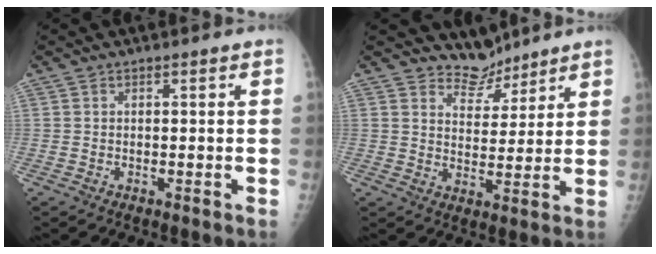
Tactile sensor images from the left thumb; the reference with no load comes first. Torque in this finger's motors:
{"motor_torque": [-0.05, -0.12, -0.57, -0.34, -0.12]}